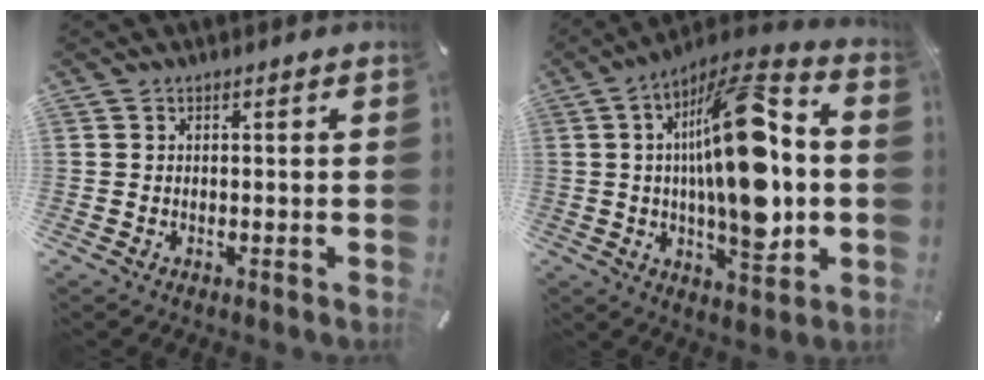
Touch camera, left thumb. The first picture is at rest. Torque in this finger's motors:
{"motor_torque": [0.71, 2.12, 2.77, 0.00, 0.35]}